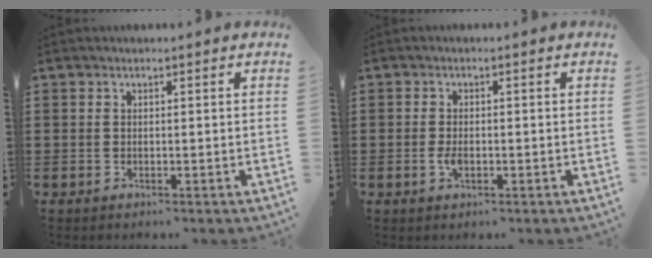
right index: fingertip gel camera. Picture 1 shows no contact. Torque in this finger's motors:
{"motor_torque": [2.14, 0.00, 0.48, 0.10]}